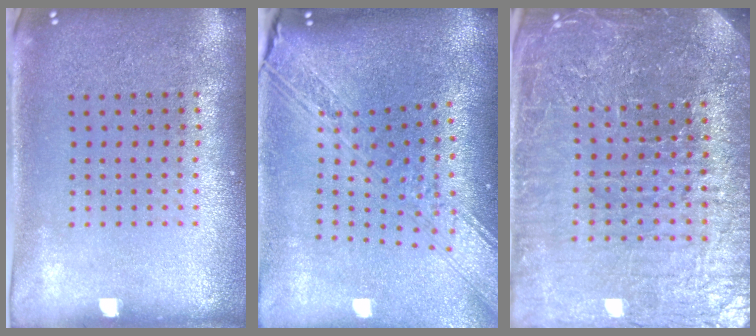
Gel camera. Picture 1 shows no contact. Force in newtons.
{"total": 3.3, "press": 2.5, "slide": 2.2}
{"total": 6.0, "press": 5.3, "slide": 2.8}